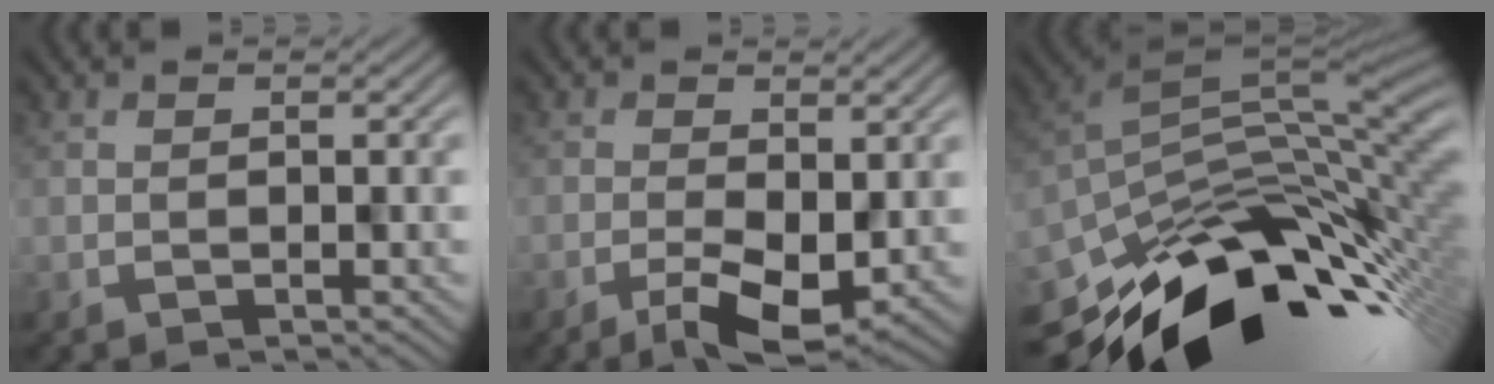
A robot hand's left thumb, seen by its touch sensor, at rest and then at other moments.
{"total": 3.7, "force": [-1.2, 1.4, 3.3], "torque": [-0.061, -0.005, -0.014]}
{"total": 14.2, "force": [-6.7, 7.0, 10.4], "torque": [-0.187, -0.027, -0.115]}